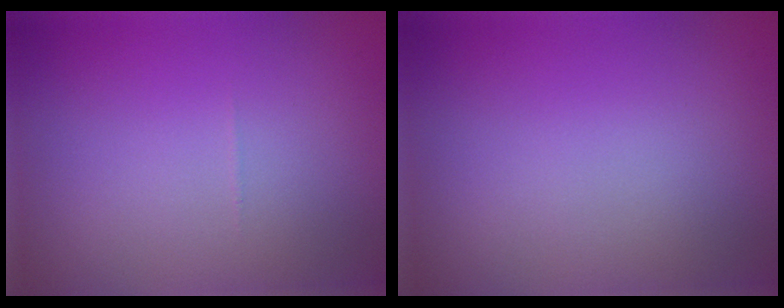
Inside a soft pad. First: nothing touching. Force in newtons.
{"total": 0.0}